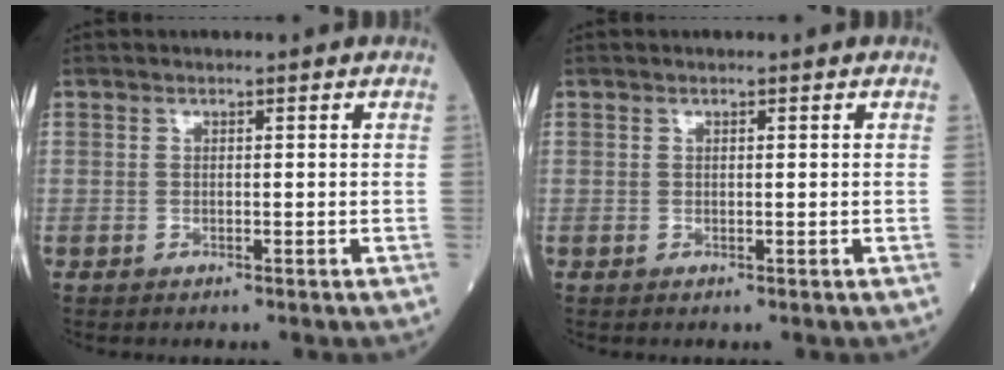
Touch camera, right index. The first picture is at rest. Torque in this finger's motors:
{"motor_torque": [-0.20, -0.02, -0.04, -0.01]}